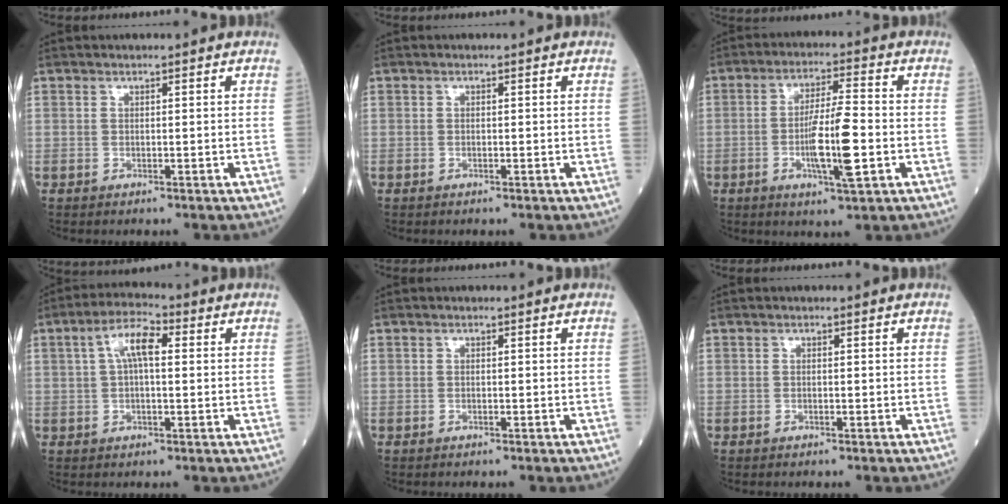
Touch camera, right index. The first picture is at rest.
{"total": 0.0}
{"total": 9.6, "force": [-2.1, 1.0, 9.3], "torque": [-0.168, -0.005, -0.036]}
{"total": 6.8, "force": [1.7, 2.4, 6.2], "torque": [-0.126, 0.022, 0.029]}
{"total": 0.0}
{"total": 0.0}